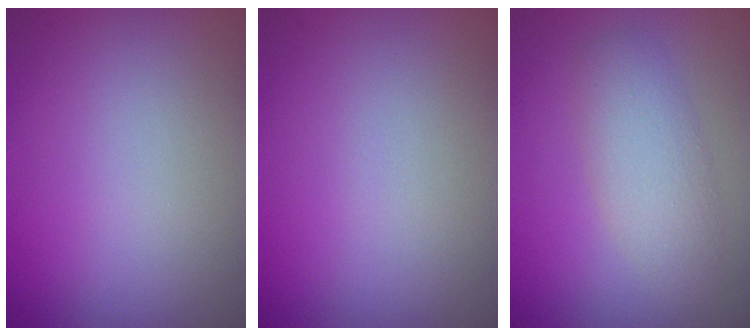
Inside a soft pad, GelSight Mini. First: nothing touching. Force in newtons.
{"total": 0.0}
{"total": 3.4, "press": 3.4, "slide": 0.1}